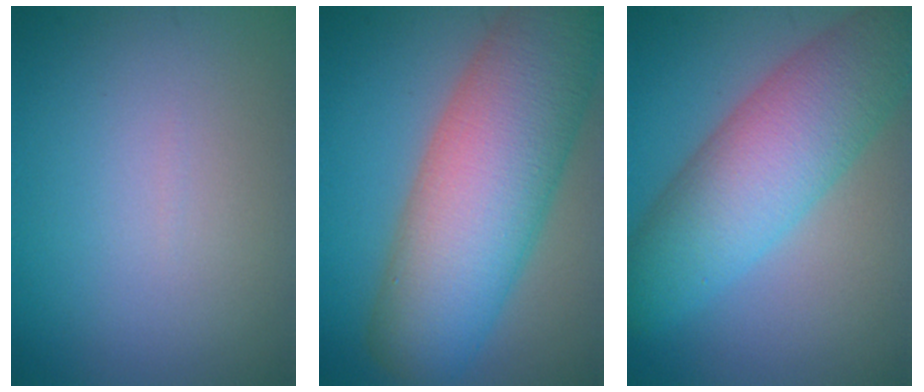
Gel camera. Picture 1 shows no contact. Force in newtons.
{"total": 12.3, "press": 12.3, "slide": 0.4}
{"total": 8.7, "press": 8.7, "slide": 0.2}